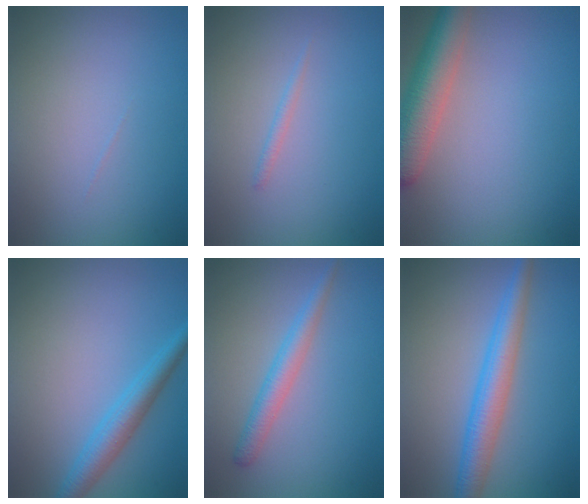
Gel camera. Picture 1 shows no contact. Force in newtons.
{"total": 0.7, "press": 0.7, "slide": 0.0}
{"total": 5.7, "press": 5.6, "slide": 0.3}
{"total": 3.1, "press": 3.1, "slide": 0.1}
{"total": 2.5, "press": 2.5, "slide": 0.0}
{"total": 4.2, "press": 4.2, "slide": 0.1}